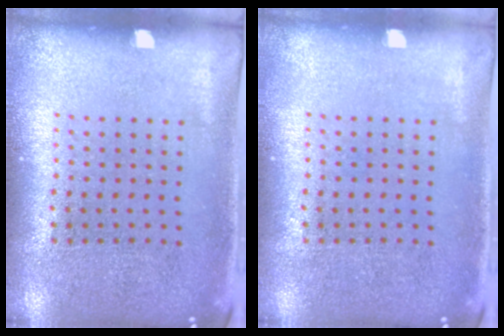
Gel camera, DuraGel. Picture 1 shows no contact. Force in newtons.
{"total": 0.0}